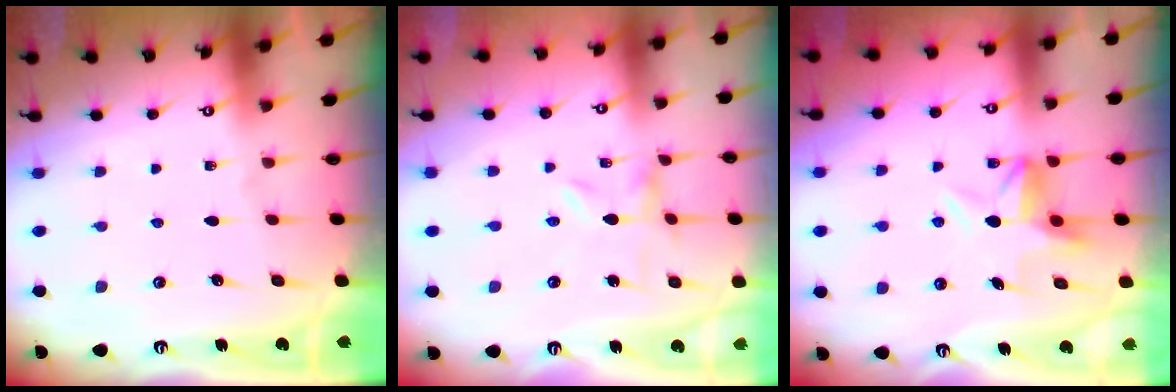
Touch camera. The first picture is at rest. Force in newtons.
{"total": 0.0}
{"total": 6.4, "press": 6.4, "slide": 0.3}